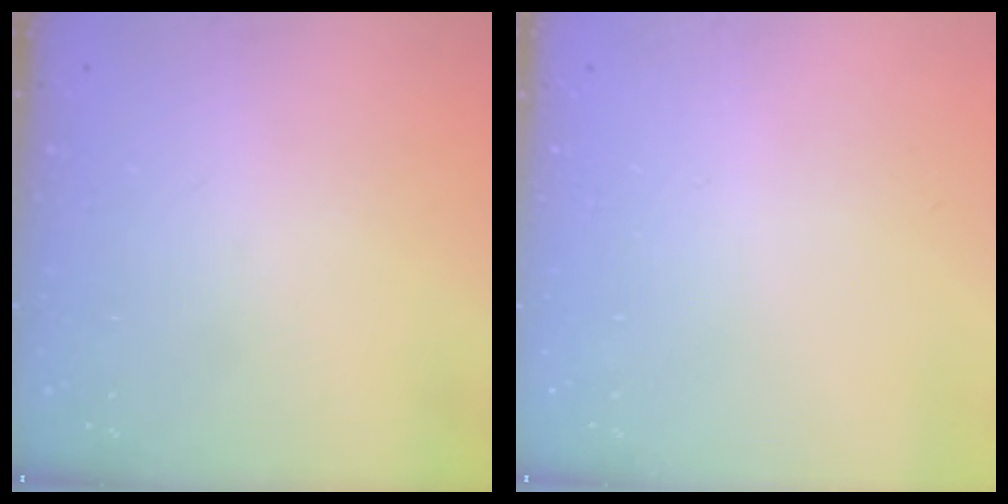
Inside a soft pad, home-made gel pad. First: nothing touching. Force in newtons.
{"total": 0.0}